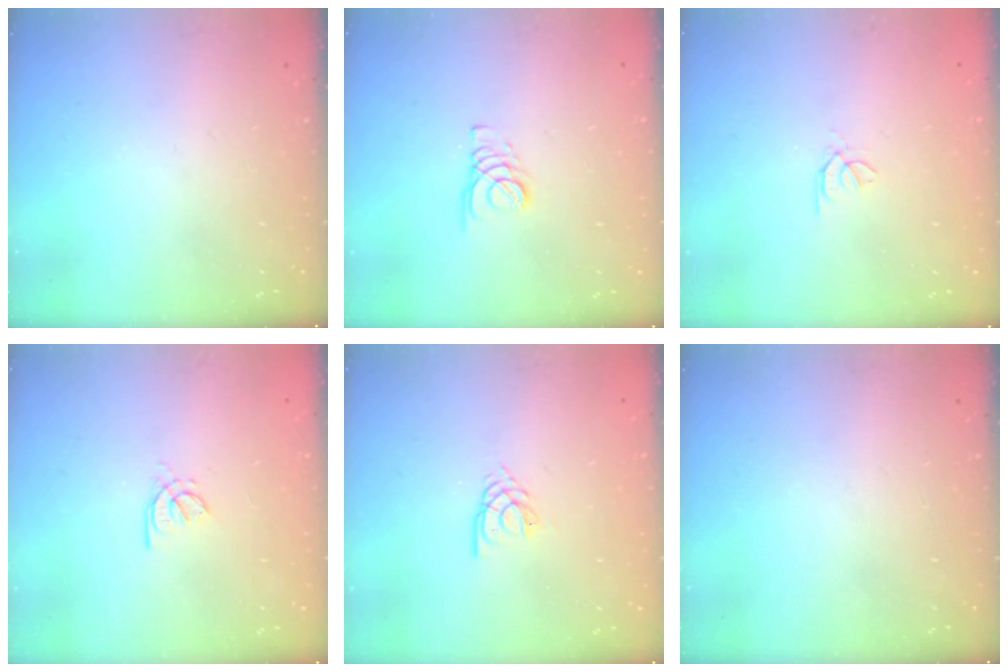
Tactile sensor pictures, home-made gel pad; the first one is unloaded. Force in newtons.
{"total": 1.8, "press": 1.7, "slide": 0.1}
{"total": 0.5, "press": 0.4, "slide": 0.3}
{"total": 1.4, "press": 1.3, "slide": 0.4}
{"total": 2.6, "press": 2.6, "slide": 0.3}
{"total": 0.0}